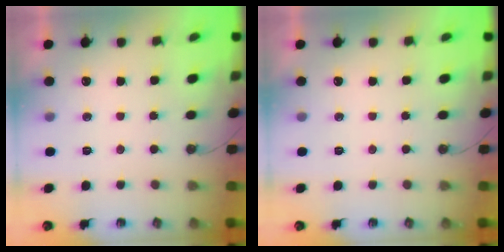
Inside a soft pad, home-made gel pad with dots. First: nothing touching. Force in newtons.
{"total": 0.0}